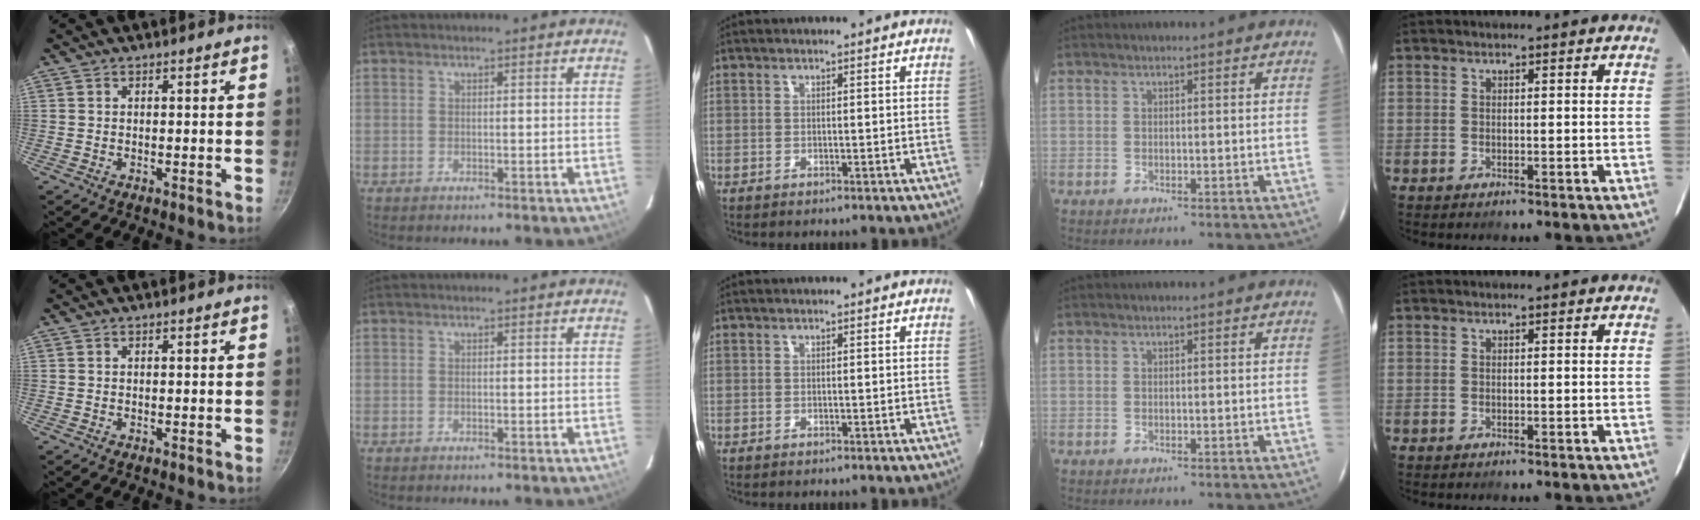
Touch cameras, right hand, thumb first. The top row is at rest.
{}